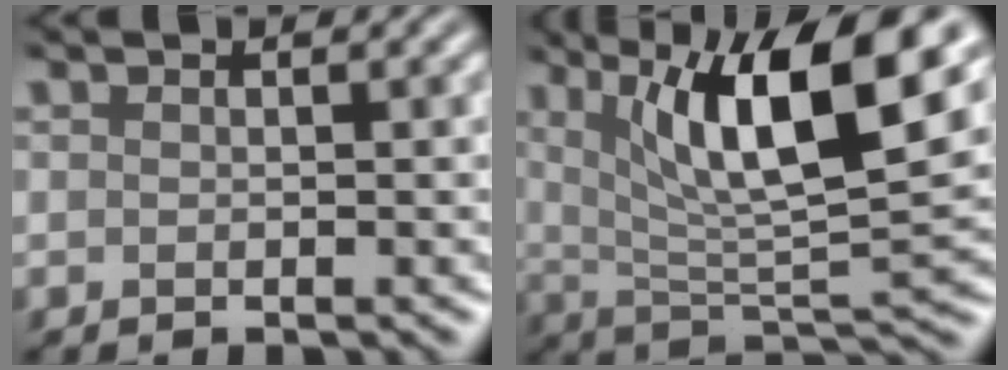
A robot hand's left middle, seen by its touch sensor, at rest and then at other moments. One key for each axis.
{"total": 11.4, "fx": 4.6, "fy": 3.1, "fz": 10.0, "tx": -0.161, "ty": -0.002, "tz": 0.081}